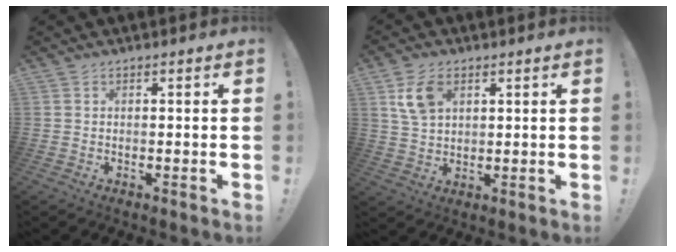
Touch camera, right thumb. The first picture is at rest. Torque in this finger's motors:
{"motor_torque": [-0.01, 0.03, 0.04, 0.04, 0.06]}